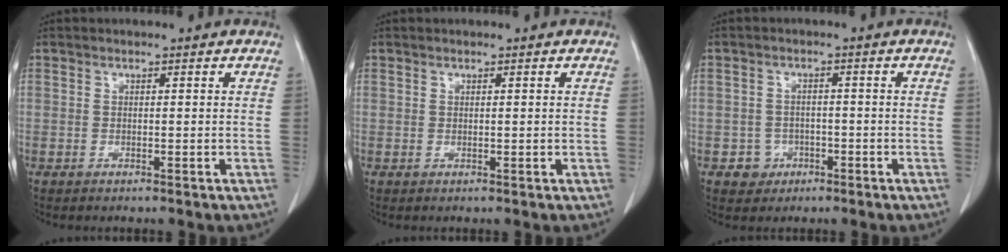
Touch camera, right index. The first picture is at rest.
{"total": 0.0}
{"total": 3.1, "force": [-1.4, 2.8, 0.1], "torque": [0.004, 0.016, -0.017]}